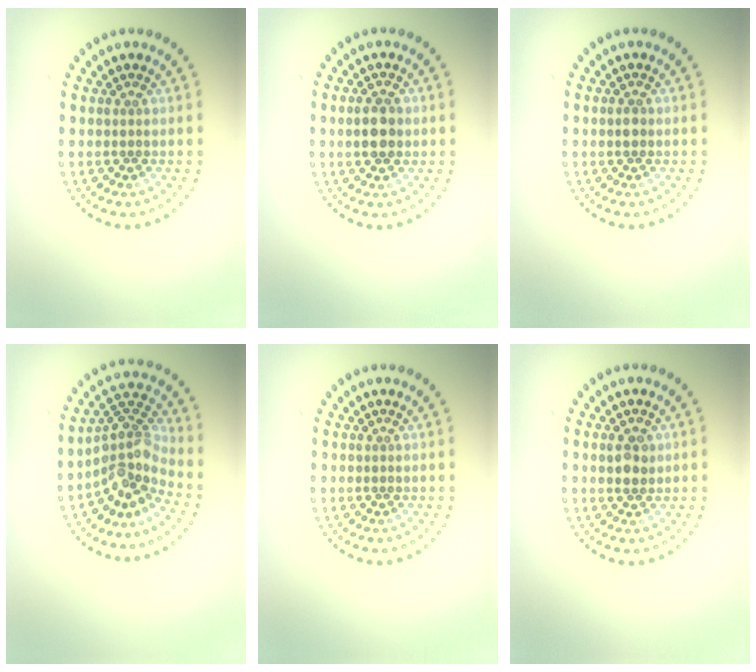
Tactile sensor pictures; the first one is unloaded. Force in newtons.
{"total": 3.0, "press": 3.0, "slide": 0.1}
{"total": 1.1, "press": 1.1, "slide": 0.1}
{"total": 4.6, "press": 3.2, "slide": 3.3}
{"total": 0.0}
{"total": 1.9, "press": 1.9, "slide": 0.5}